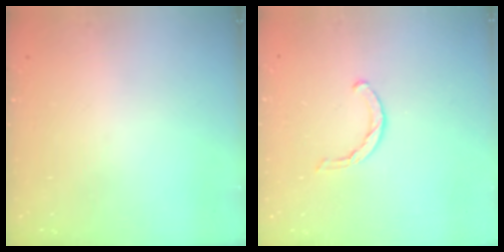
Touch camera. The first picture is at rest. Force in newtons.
{"total": 3.5, "press": 3.5, "slide": 0.5}